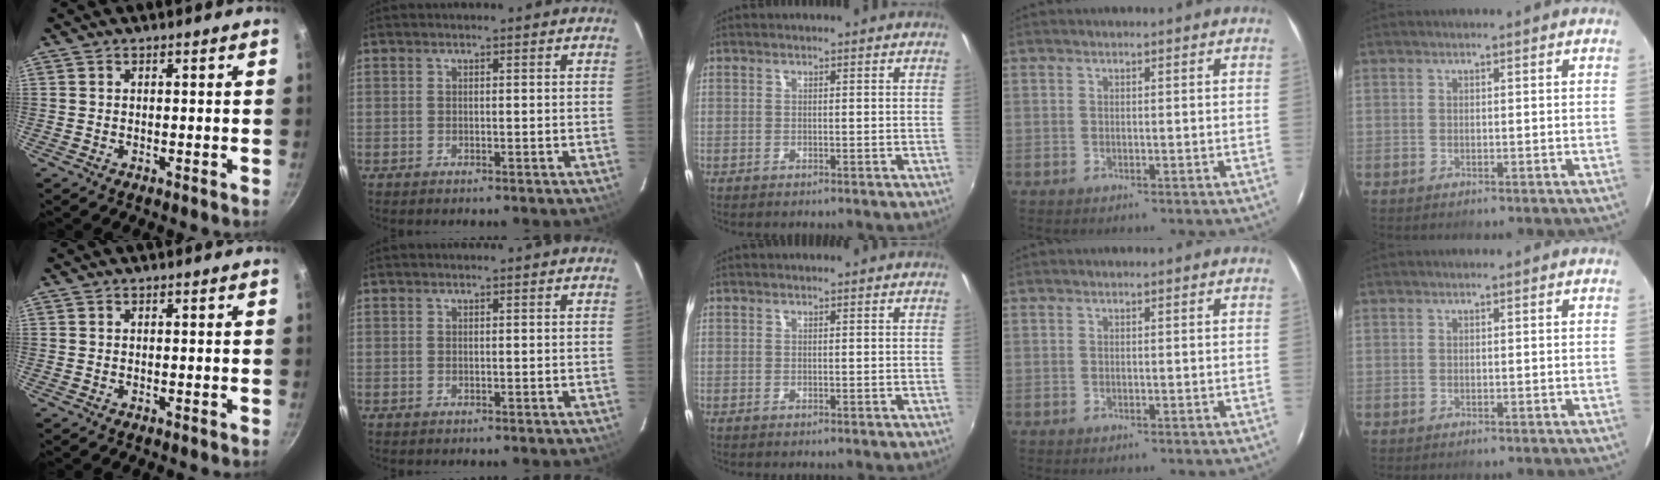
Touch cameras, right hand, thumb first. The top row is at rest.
{}